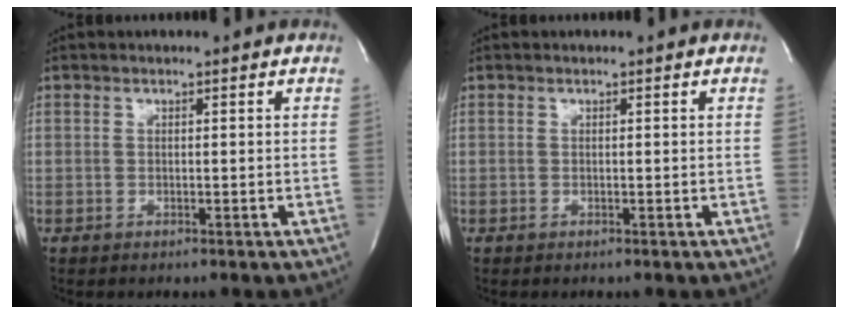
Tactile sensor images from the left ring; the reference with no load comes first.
{"total": 0.0}